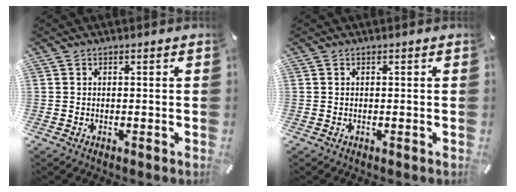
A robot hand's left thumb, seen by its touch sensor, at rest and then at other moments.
{"total": 0.0}